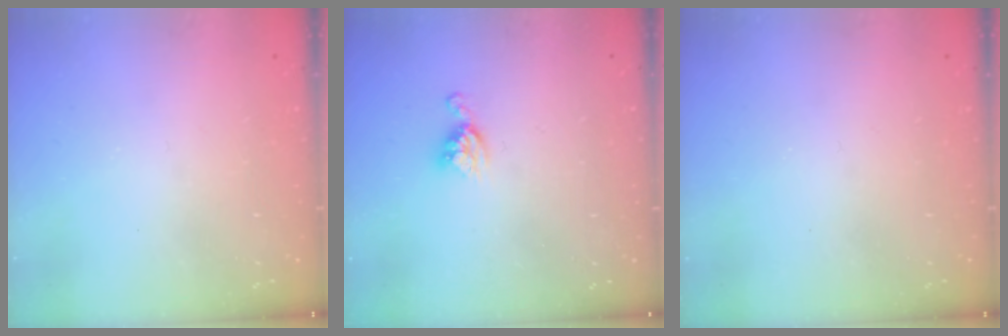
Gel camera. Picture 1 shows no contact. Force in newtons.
{"total": 5.5, "press": 5.5, "slide": 0.1}
{"total": 0.0}